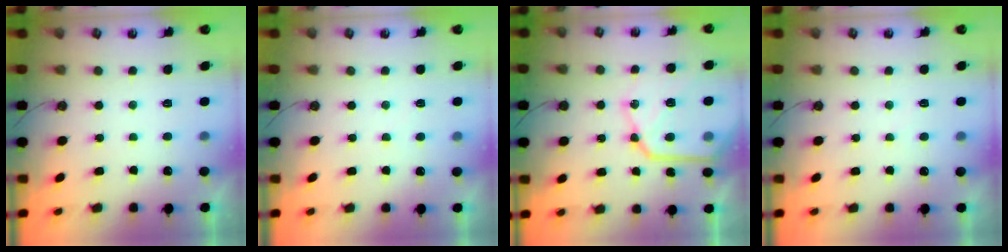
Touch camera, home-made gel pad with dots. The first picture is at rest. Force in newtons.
{"total": 1.5, "press": 1.5, "slide": 0.4}
{"total": 19.7, "press": 19.6, "slide": 2.1}
{"total": 3.1, "press": 3.0, "slide": 0.5}